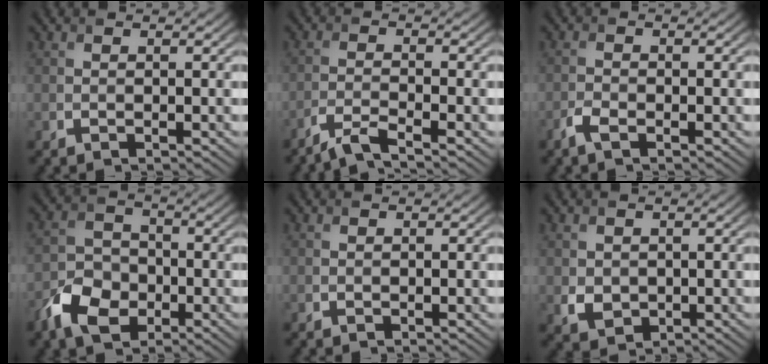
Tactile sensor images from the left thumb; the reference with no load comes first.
{"total": 3.4, "force": [-2.7, 0.4, 2.1], "torque": [-0.033, 0.002, -0.071]}
{"total": 1.9, "force": [-1.3, 0.7, 1.2], "torque": [-0.032, -0.002, -0.033]}
{"total": 7.0, "force": [-3.7, 4.7, 3.7], "torque": [-0.079, -0.004, -0.085]}
{"total": 0.0}
{"total": 2.4, "force": [0.2, 2.2, 1.1], "torque": [-0.033, -0.009, 0.007]}